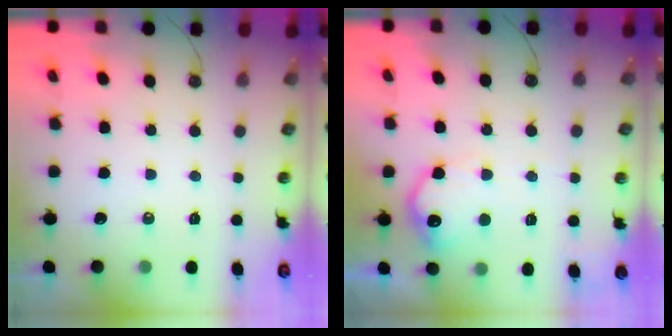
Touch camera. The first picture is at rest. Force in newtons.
{"total": 12.3, "press": 12.3, "slide": 0.8}